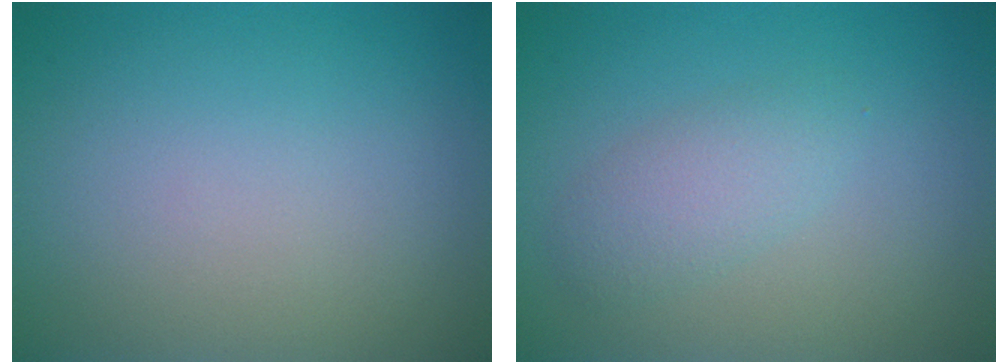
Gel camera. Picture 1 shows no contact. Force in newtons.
{"total": 2.4, "press": 2.4, "slide": 0.2}